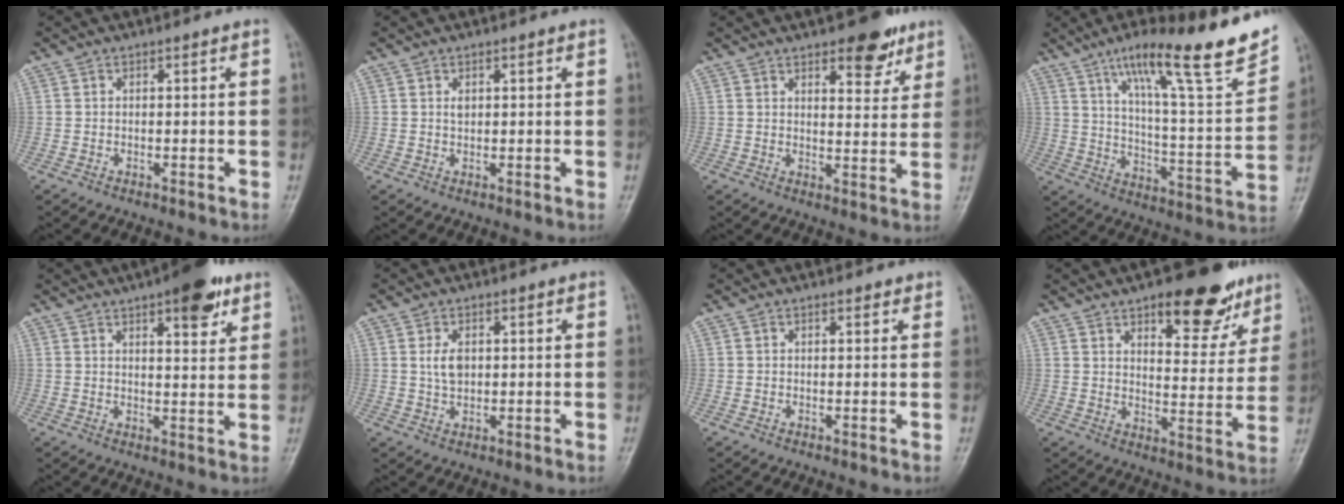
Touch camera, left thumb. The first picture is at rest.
{"total": 1.3, "force": [0.6, 0.8, 0.9], "torque": [-0.009, -0.003, 0.011]}
{"total": 8.7, "force": [5.6, 3.6, 5.6], "torque": [-0.045, -0.030, 0.075]}
{"total": 24.5, "force": [15.7, 4.1, 18.4], "torque": [-0.253, -0.053, 0.251]}
{"total": 10.1, "force": [6.0, 3.4, 7.4], "torque": [-0.078, -0.026, 0.080]}
{"total": 3.6, "force": [0.9, 2.2, 2.7], "torque": [-0.042, -0.004, 0.019]}
{"total": 1.3, "force": [1.0, 0.6, 0.5], "torque": [-0.002, -0.005, 0.011]}
{"total": 16.5, "force": [10.4, 7.0, 10.7], "torque": [-0.082, -0.056, 0.147]}